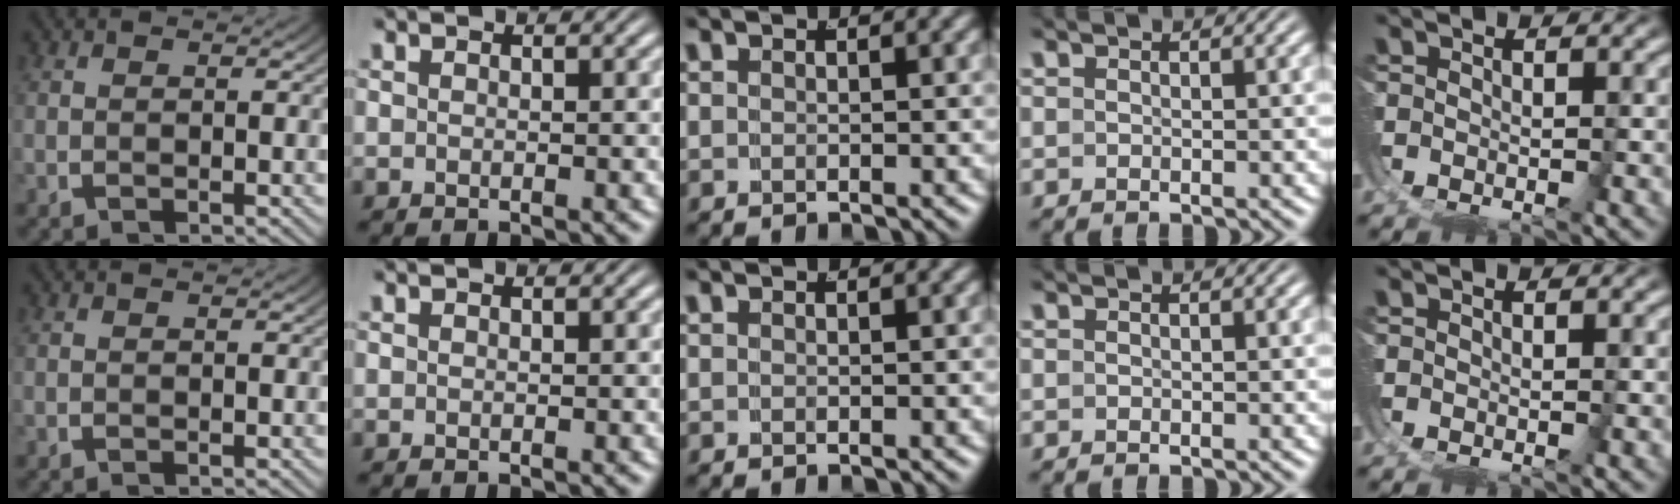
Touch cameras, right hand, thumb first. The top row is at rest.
{}